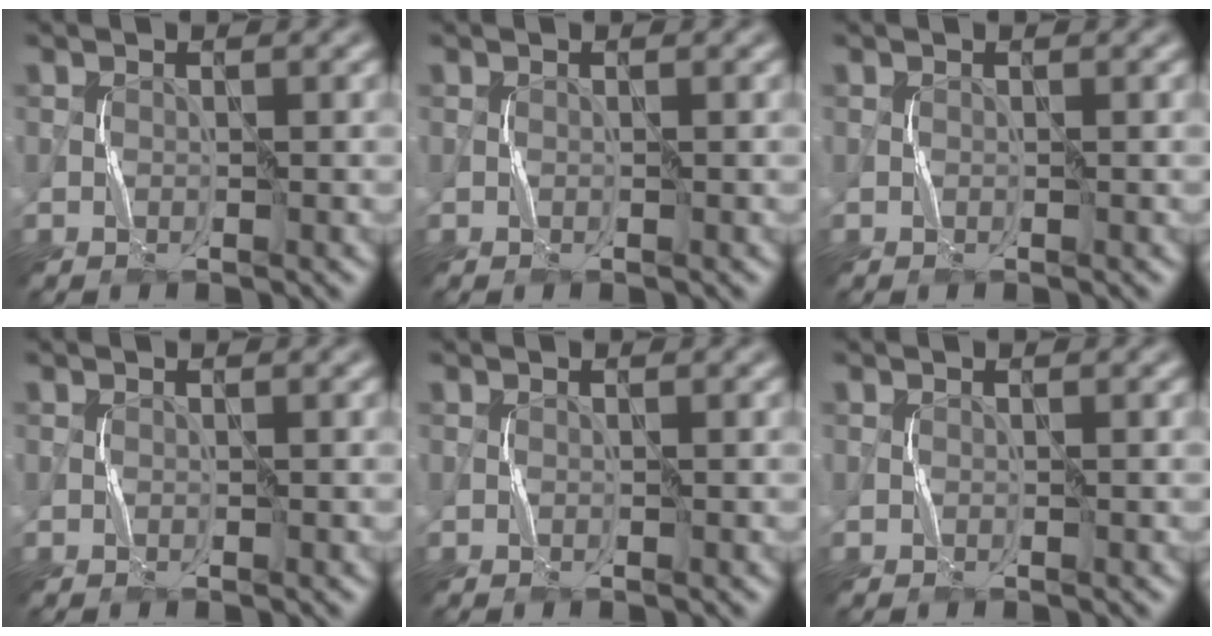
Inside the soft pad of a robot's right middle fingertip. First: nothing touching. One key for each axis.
{"total": 0.0}
{"total": 0.0}
{"total": 0.0}
{"total": 0.0}
{"total": 0.0}